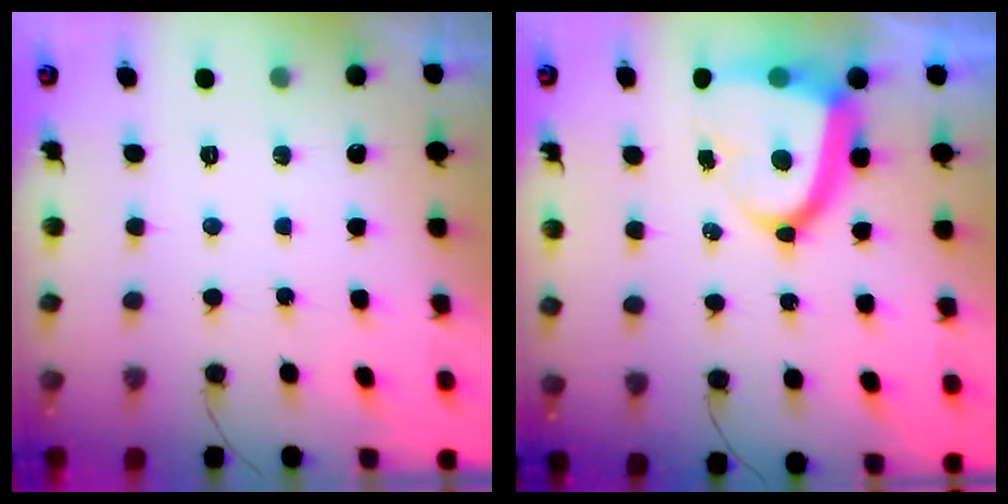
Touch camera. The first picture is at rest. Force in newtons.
{"total": 14.5, "press": 14.5, "slide": 1.3}